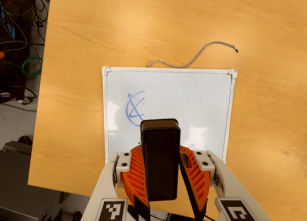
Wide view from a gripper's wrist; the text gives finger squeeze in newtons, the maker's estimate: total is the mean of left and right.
{"total": 6.8, "left": 7.5, "right": 6.2}